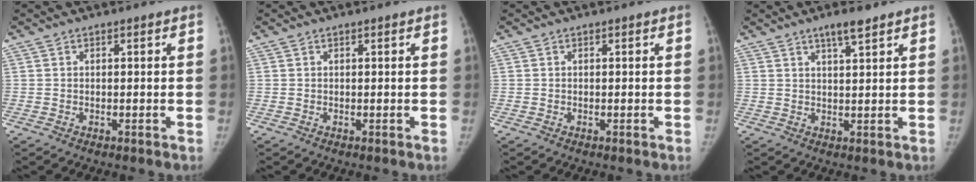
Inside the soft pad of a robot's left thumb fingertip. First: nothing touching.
{"total": 0.0}
{"total": 0.0}
{"total": 3.9, "force": [2.8, 0.5, 2.7], "torque": [-0.045, -0.017, 0.051]}